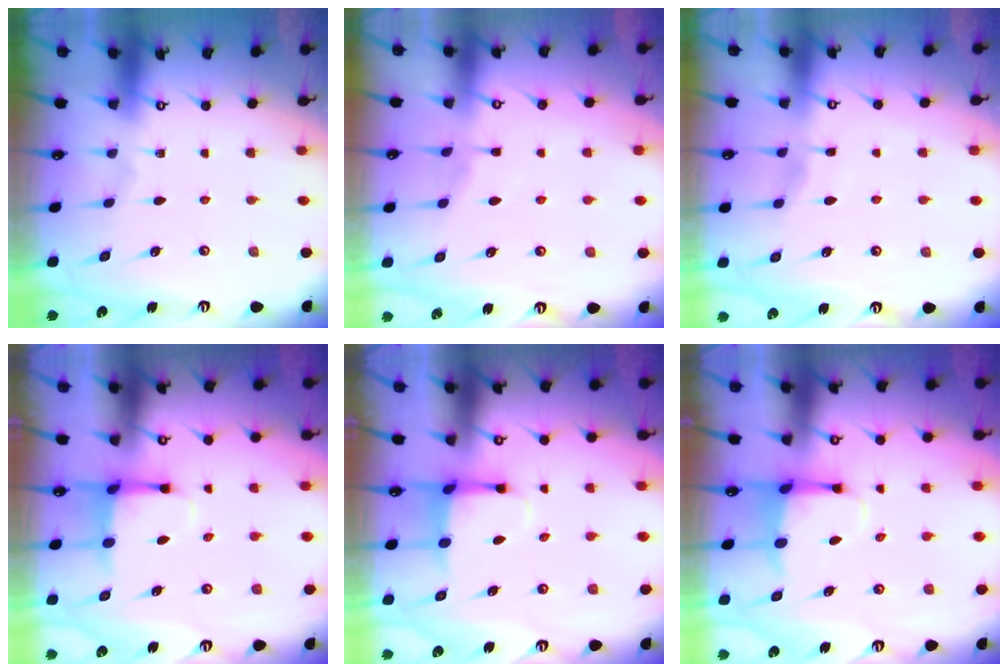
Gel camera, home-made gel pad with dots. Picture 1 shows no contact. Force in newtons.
{"total": 3.0, "press": 2.9, "slide": 0.5}
{"total": 2.6, "press": 2.5, "slide": 0.4}
{"total": 3.9, "press": 3.7, "slide": 1.2}
{"total": 3.9, "press": 3.7, "slide": 1.2}
{"total": 3.9, "press": 3.8, "slide": 1.0}